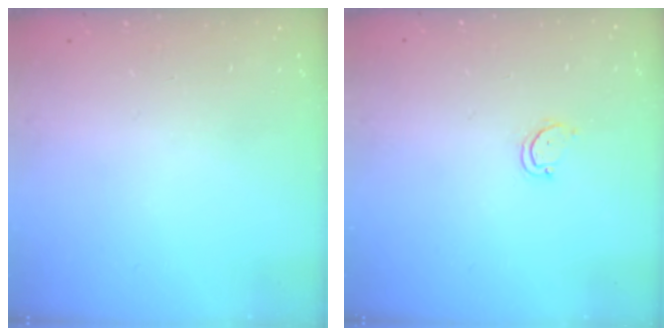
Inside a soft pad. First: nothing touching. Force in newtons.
{"total": 2.7, "press": 2.7, "slide": 0.3}